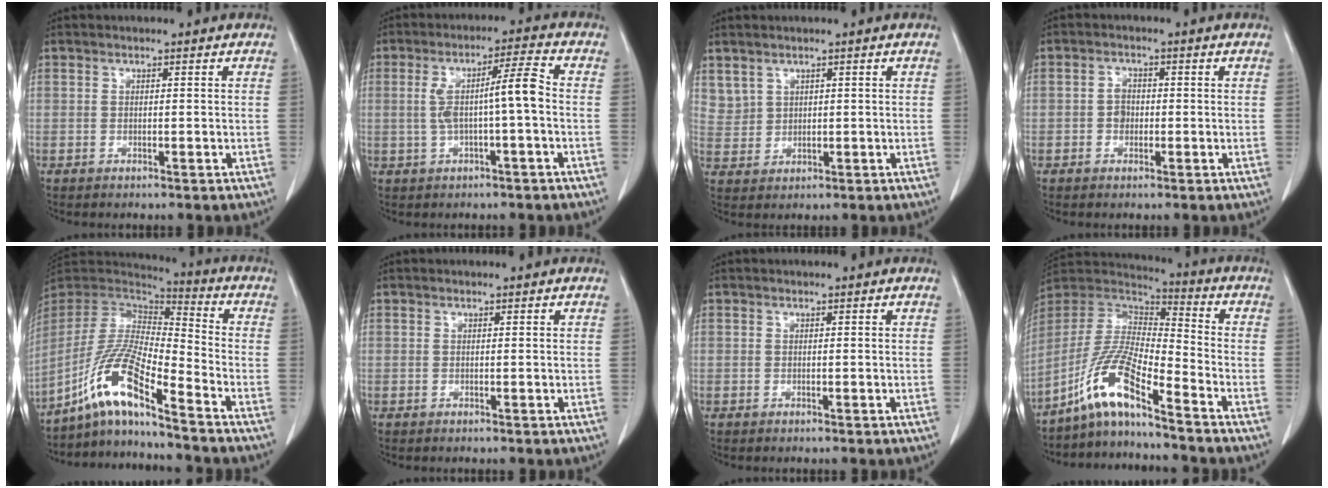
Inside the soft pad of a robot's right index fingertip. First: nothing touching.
{"total": 7.2, "force": [-0.3, 0.5, 7.2], "torque": [-0.132, 0.023, -0.002]}
{"total": 3.7, "force": [2.6, 2.6, 0.6], "torque": [-0.012, 0.001, 0.062]}
{"total": 2.2, "force": [-0.3, 1.8, 1.2], "torque": [-0.018, 0.006, -0.007]}
{"total": 12.3, "force": [-9.0, 0.2, 8.4], "torque": [-0.171, 0.002, -0.173]}
{"total": 0.0}
{"total": 0.0}
{"total": 10.7, "force": [-7.8, 0.6, 7.4], "torque": [-0.163, 0.006, -0.154]}